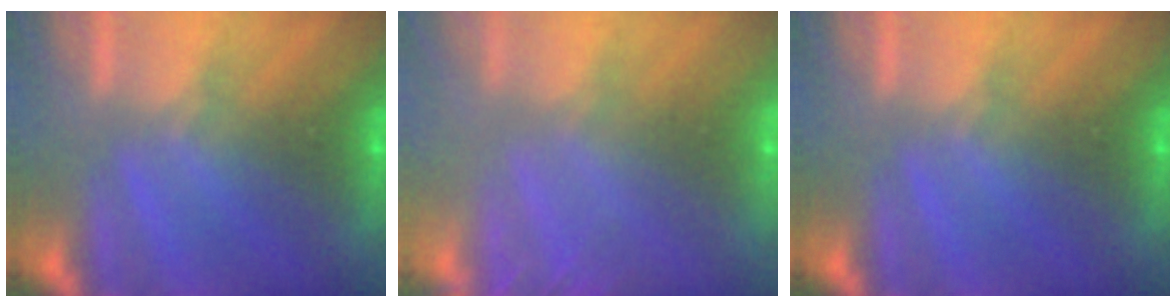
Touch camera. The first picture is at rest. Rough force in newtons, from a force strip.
{"total": 6.5}
{"total": 0.0}